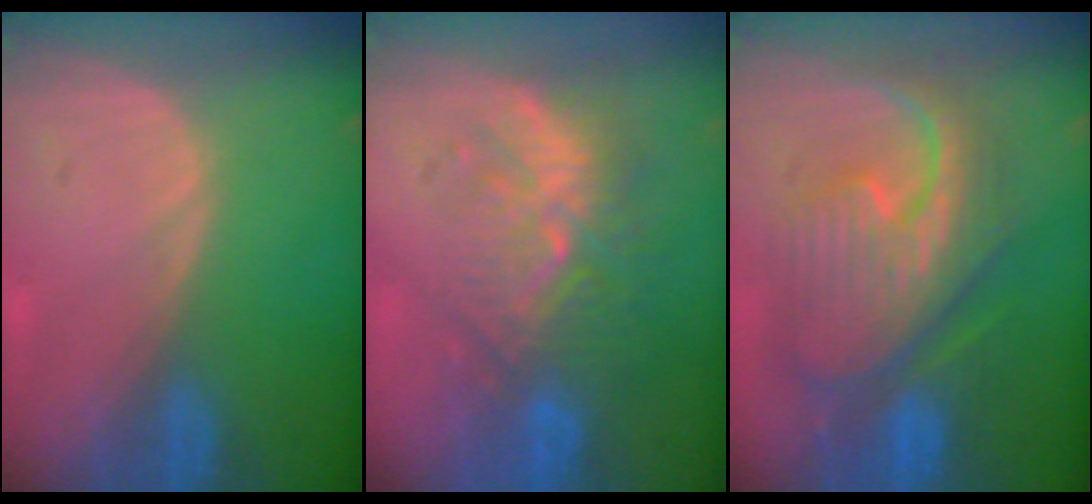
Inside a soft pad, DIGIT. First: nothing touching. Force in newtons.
{"total": 9.2, "press": 8.8, "slide": 2.6}
{"total": 12.5, "press": 12.4, "slide": 1.4}